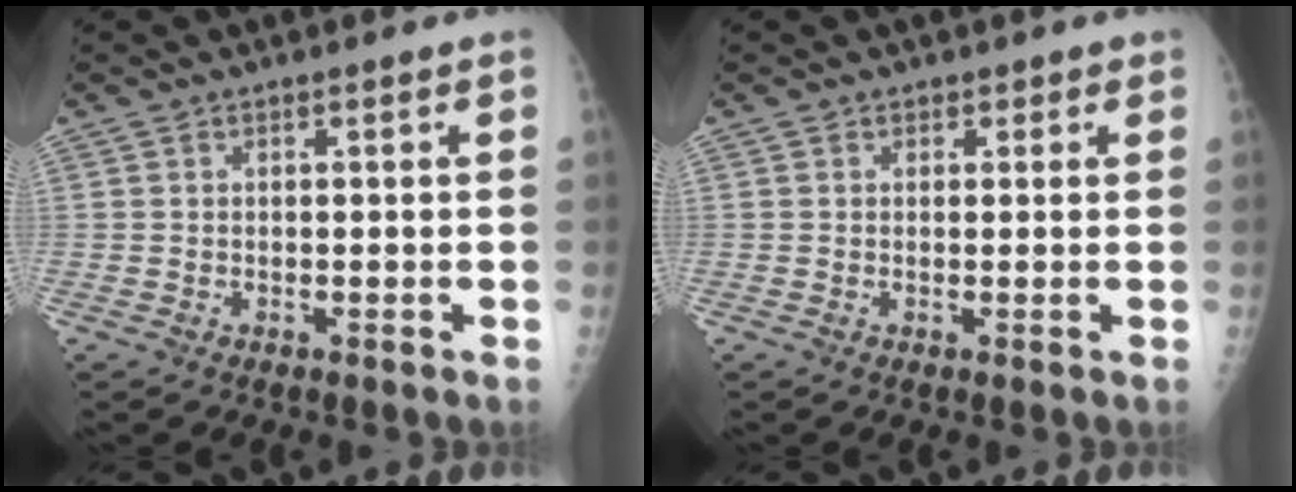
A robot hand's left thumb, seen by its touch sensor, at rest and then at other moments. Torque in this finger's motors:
{"motor_torque": [-0.17, 0.09, -0.11, -0.06, 0.01]}